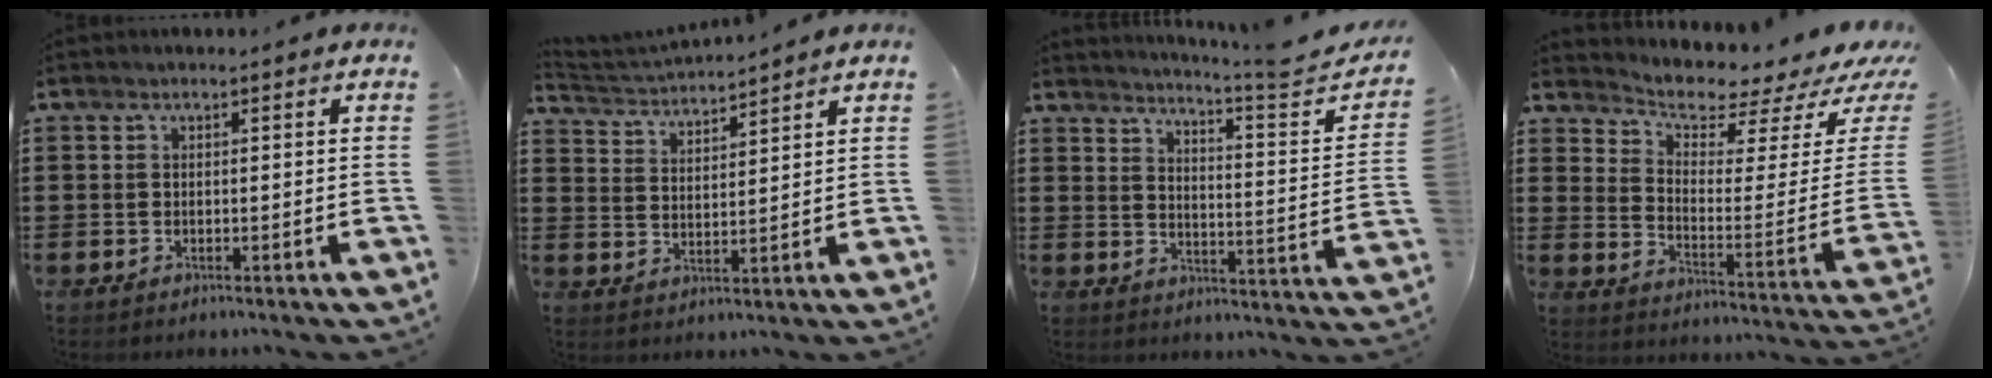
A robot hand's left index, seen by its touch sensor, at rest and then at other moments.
{"total": 3.3, "force": [3.2, -0.4, 0.0], "torque": [-0.015, -0.019, 0.056]}
{"total": 4.5, "force": [3.7, -1.2, 2.3], "torque": [-0.049, -0.045, 0.049]}
{"total": 4.2, "force": [4.0, 0.9, 1.3], "torque": [-0.046, -0.046, 0.062]}